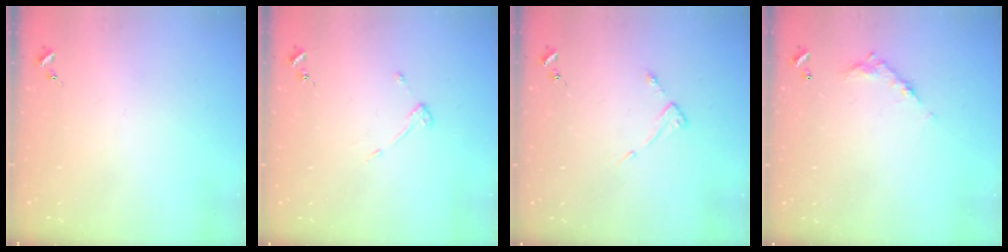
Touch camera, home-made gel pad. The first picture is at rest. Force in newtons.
{"total": 4.3, "press": 4.3, "slide": 0.4}
{"total": 3.9, "press": 3.9, "slide": 0.5}
{"total": 8.4, "press": 8.4, "slide": 0.4}